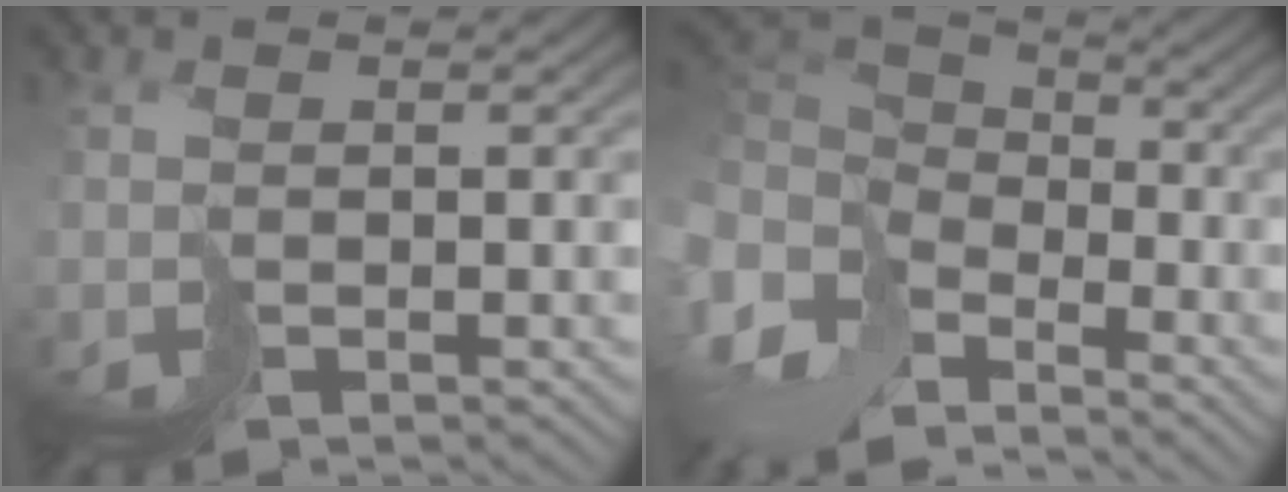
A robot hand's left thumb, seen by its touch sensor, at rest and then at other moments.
{"total": 9.9, "force": [-3.1, 7.4, 5.8], "torque": [-0.174, -0.006, -0.062]}